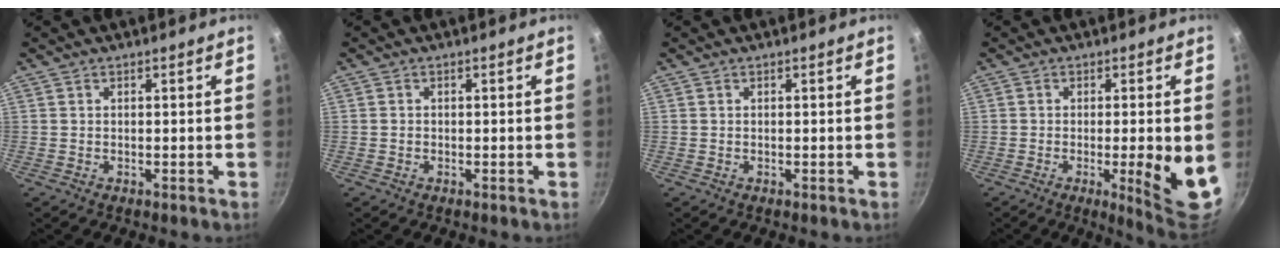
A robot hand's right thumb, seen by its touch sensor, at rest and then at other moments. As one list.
[{"total": 0.6, "force": [-0.2, 0.5, 0.1], "torque": [0.001, 0.002, -0.004]}, {"total": 0.0}, {"total": 10.3, "force": [-2.1, 1.4, 10.0], "torque": [-0.125, -0.003, -0.022]}]